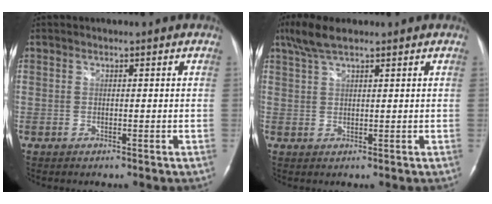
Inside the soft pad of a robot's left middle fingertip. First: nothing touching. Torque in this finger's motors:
{"motor_torque": [0.47, -0.15, -0.03, 0.04]}